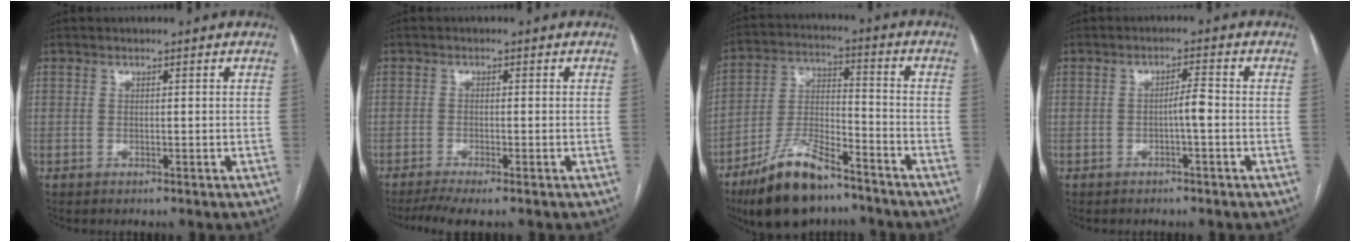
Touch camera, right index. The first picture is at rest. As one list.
[{"total": 4.7, "force": [-3.6, 0.2, 3.0], "torque": [-0.051, -0.009, -0.060]}, {"total": 11.8, "force": [-8.6, 3.6, 7.4], "torque": [-0.145, -0.010, -0.154]}, {"total": 2.7, "force": [-0.9, 0.1, 2.5], "torque": [-0.038, 0.003, -0.016]}]